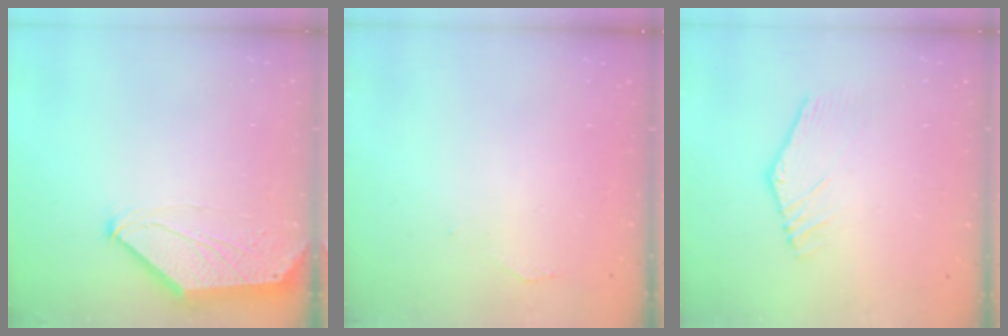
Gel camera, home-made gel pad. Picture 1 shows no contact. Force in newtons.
{"total": 1.8, "press": 1.8, "slide": 0.4}
{"total": 3.9, "press": 3.9, "slide": 0.2}